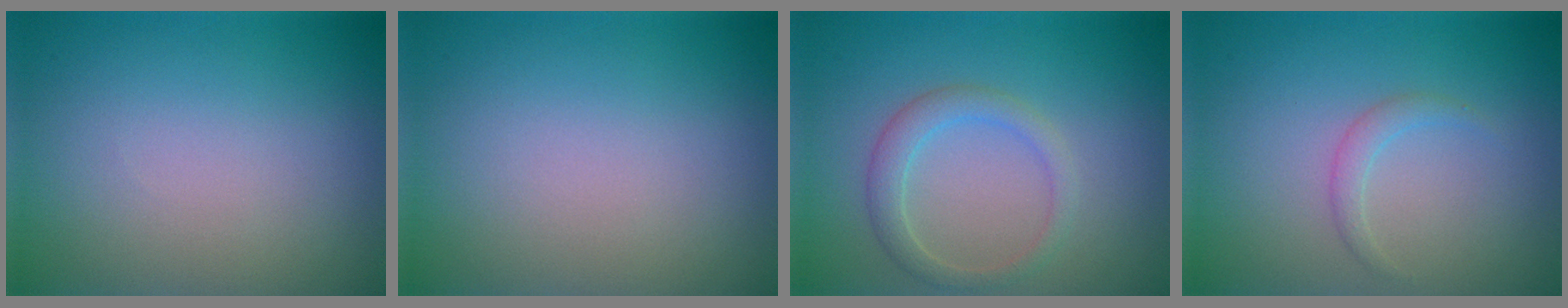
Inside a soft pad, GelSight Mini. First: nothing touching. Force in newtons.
{"total": 0.0}
{"total": 2.4, "press": 2.4, "slide": 0.1}
{"total": 1.1, "press": 1.1, "slide": 0.1}